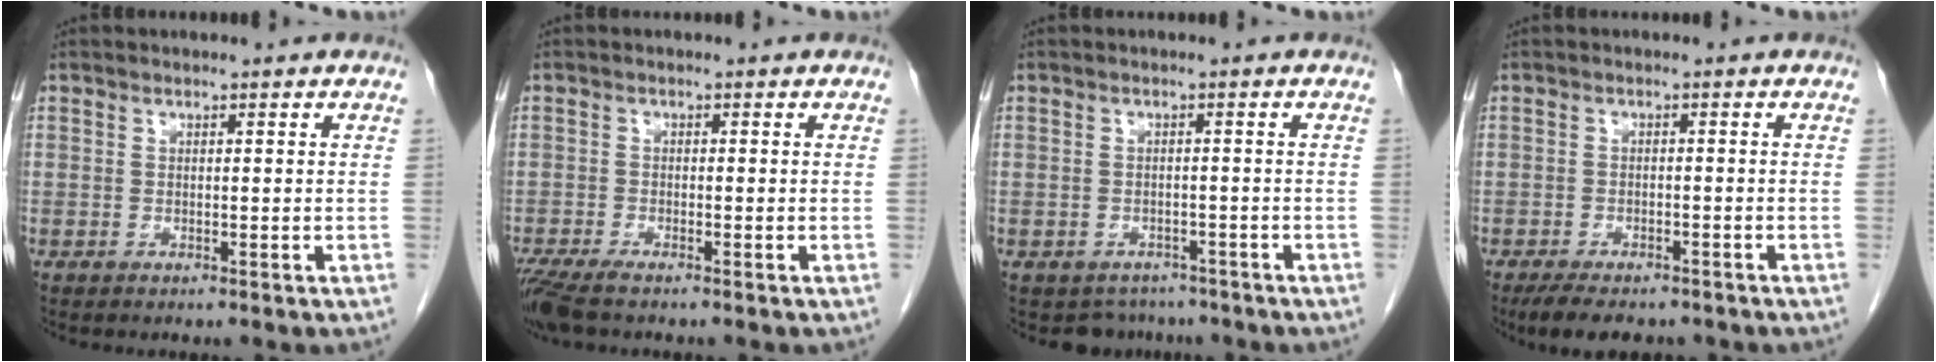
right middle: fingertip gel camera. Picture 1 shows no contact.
{"total": 4.3, "force": [-3.4, 0.5, 2.6], "torque": [-0.052, -0.011, -0.063]}
{"total": 3.7, "force": [-3.1, 2.1, -0.2], "torque": [0.006, 0.007, -0.043]}
{"total": 7.5, "force": [-6.1, 2.6, 3.6], "torque": [-0.052, -0.008, -0.086]}